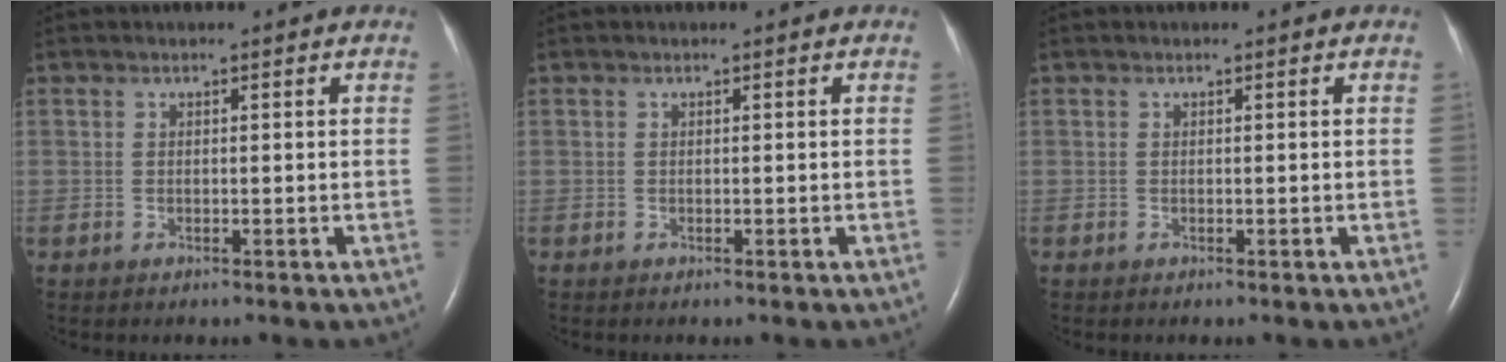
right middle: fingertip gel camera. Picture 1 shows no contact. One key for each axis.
{"total": 0.0}
{"total": 0.0}